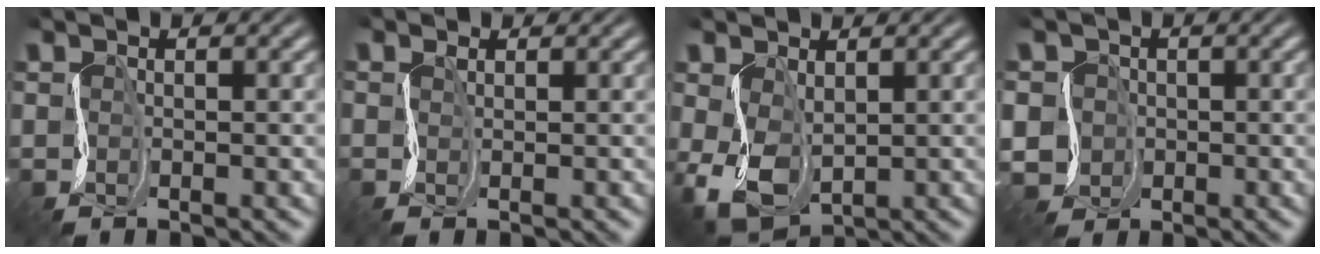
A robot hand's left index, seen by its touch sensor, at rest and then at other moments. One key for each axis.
{"total": 1.0, "fx": -0.3, "fy": -0.5, "fz": -0.9, "tx": 0.006, "ty": 0.003, "tz": 0.000}
{"total": 3.6, "fx": -0.8, "fy": 2.6, "fz": 2.4, "tx": -0.080, "ty": -0.009, "tz": -0.004}
{"total": 2.7, "fx": -1.0, "fy": 2.5, "fz": -0.1, "tx": -0.013, "ty": -0.001, "tz": -0.012}